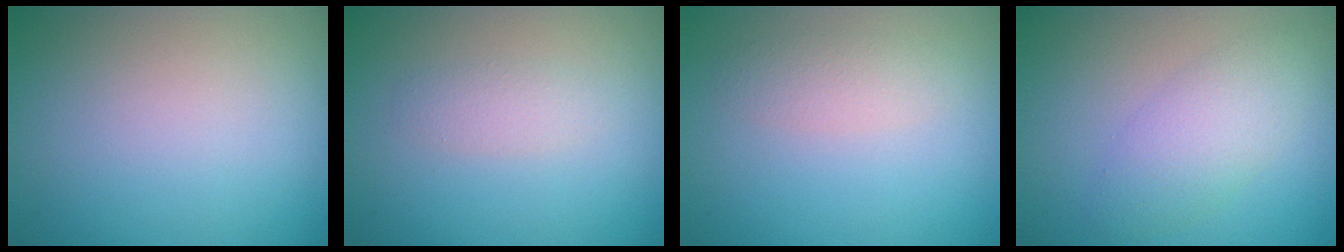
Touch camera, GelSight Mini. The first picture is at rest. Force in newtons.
{"total": 1.4, "press": 1.4, "slide": 0.1}
{"total": 1.7, "press": 1.7, "slide": 0.1}
{"total": 3.5, "press": 3.5, "slide": 0.1}